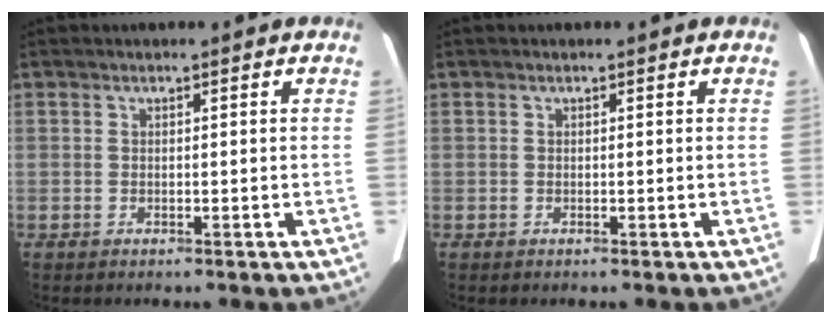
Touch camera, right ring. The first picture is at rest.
{"total": 0.0}